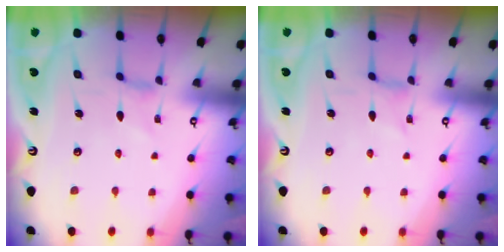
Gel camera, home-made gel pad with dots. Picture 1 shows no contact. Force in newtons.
{"total": 0.0}